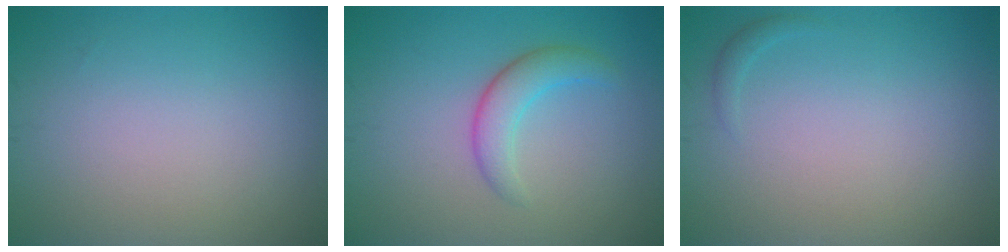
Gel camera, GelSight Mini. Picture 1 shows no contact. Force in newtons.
{"total": 2.9, "press": 2.9, "slide": 0.1}
{"total": 0.6, "press": 0.6, "slide": 0.1}